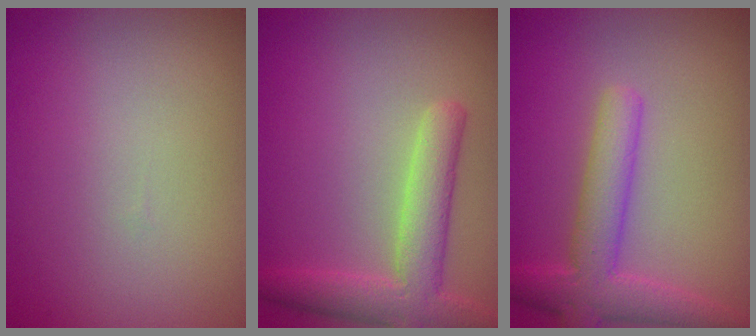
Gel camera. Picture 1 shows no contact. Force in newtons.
{"total": 4.8, "press": 4.8, "slide": 0.1}
{"total": 4.7, "press": 4.7, "slide": 0.2}